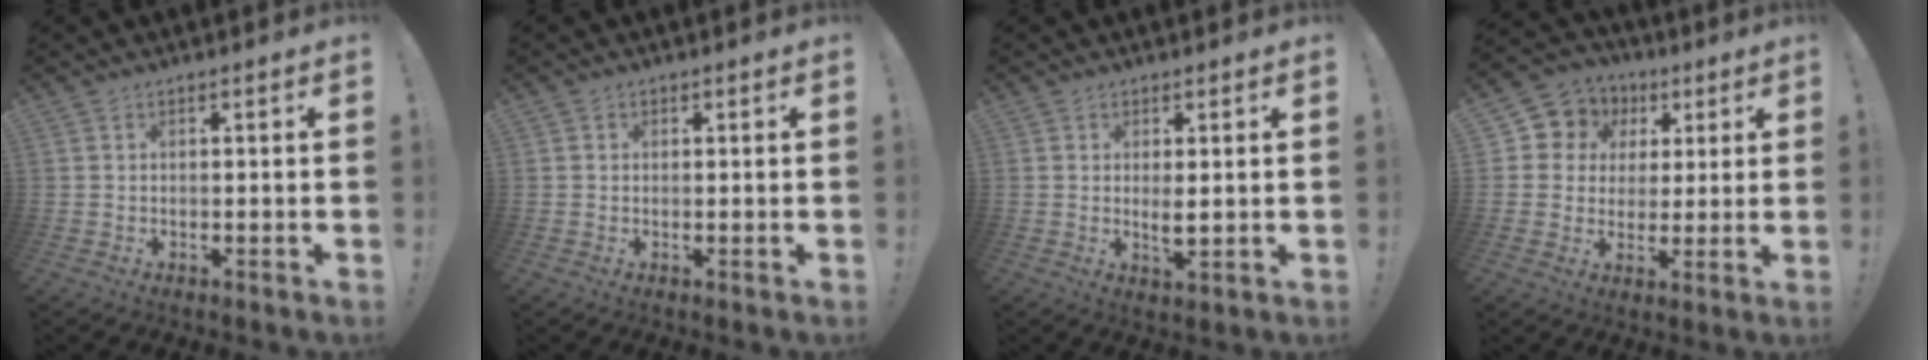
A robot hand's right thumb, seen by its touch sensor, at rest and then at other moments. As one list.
[{"total": 0.7, "force": [0.3, 0.7, 0.1], "torque": [0.006, -0.001, 0.003]}, {"total": 3.2, "force": [0.8, 0.9, 3.0], "torque": [-0.034, -0.013, 0.010]}, {"total": 8.3, "force": [2.2, 7.7, 2.2], "torque": [-0.032, -0.016, 0.048]}]